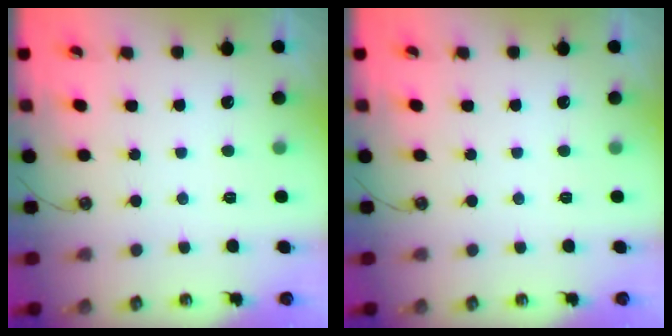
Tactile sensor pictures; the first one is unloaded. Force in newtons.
{"total": 0.0}